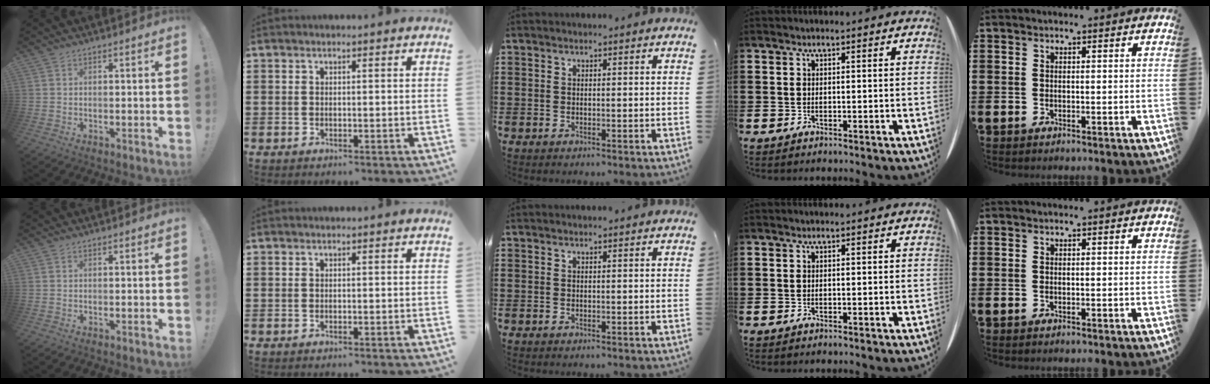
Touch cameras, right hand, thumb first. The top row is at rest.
{}